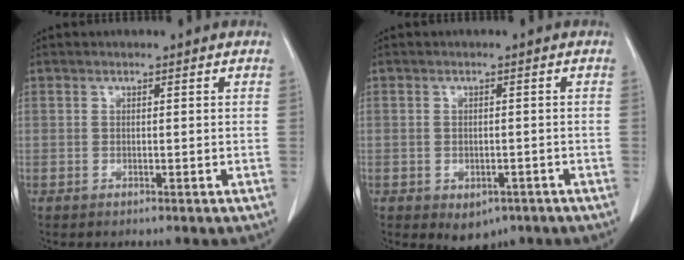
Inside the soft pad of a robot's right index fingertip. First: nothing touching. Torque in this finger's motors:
{"motor_torque": [0.76, -0.73, 0.10, 0.01]}